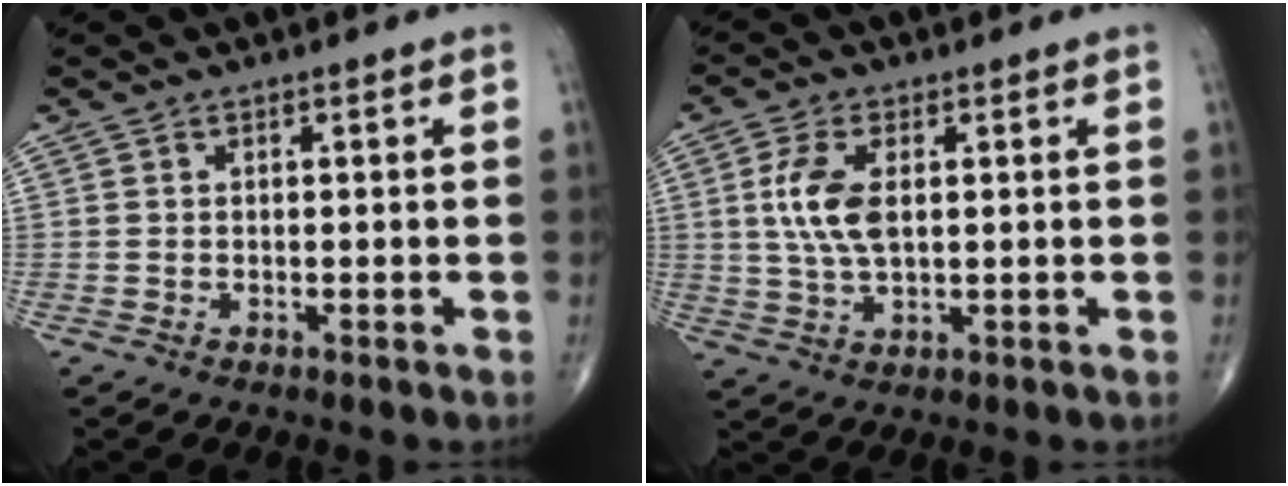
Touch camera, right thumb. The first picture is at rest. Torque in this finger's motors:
{"motor_torque": [0.15, 0.05, 0.83, 0.24, 0.35]}